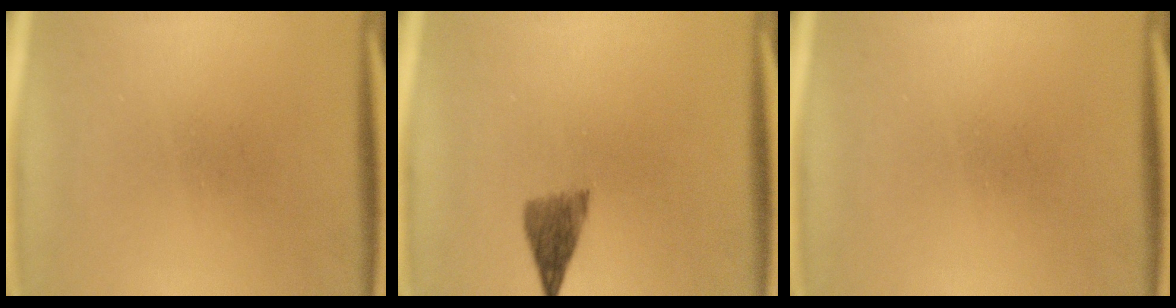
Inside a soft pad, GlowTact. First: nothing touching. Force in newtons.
{"total": 3.6}
{"total": 0.0}